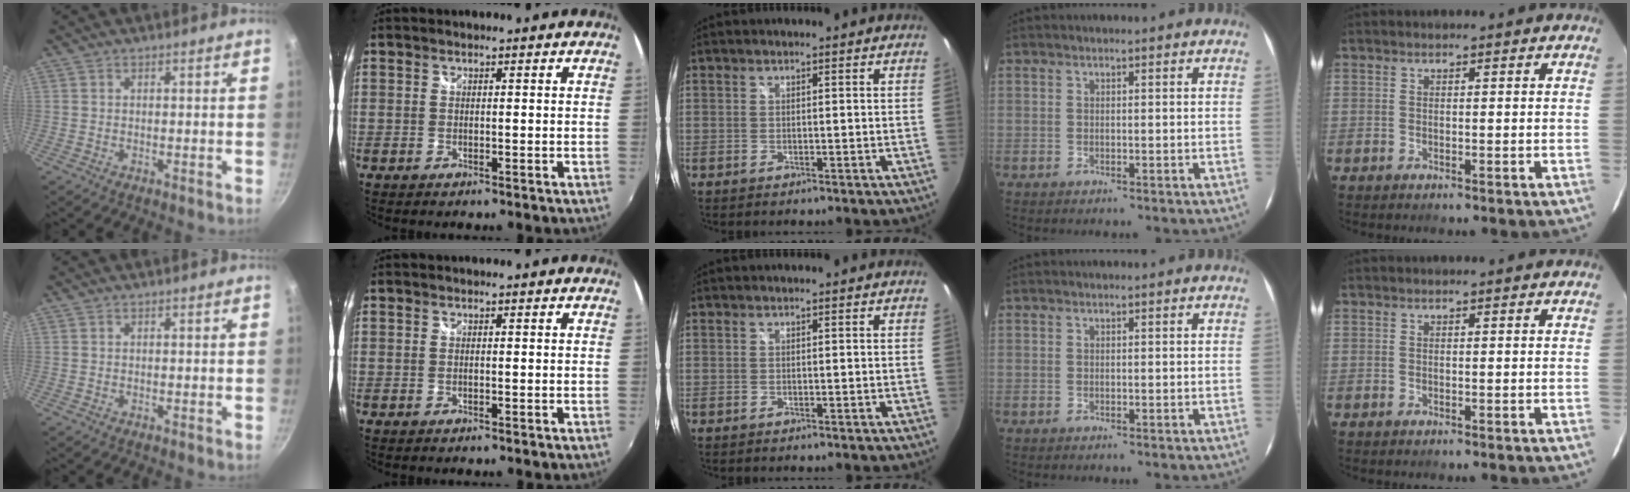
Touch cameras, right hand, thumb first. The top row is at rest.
{}